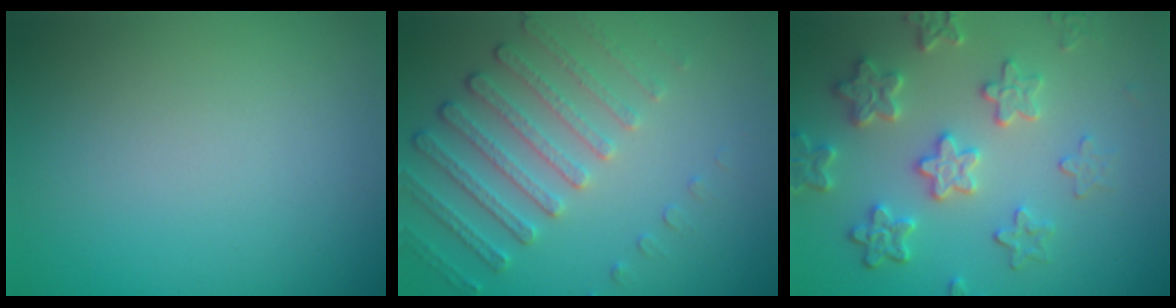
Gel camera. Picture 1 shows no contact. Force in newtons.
{"total": 4.5, "press": 3.4, "slide": 2.9}
{"total": 4.8, "press": 4.1, "slide": 2.5}